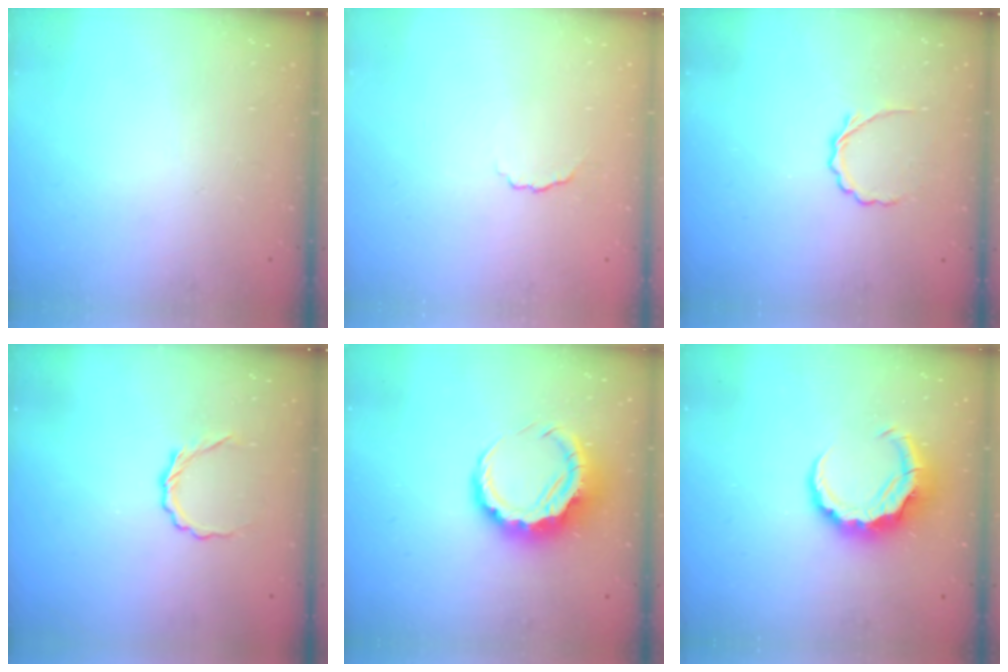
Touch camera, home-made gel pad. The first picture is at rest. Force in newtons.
{"total": 3.4, "press": 3.3, "slide": 0.8}
{"total": 4.2, "press": 4.0, "slide": 1.1}
{"total": 4.3, "press": 4.1, "slide": 1.1}
{"total": 10.3, "press": 10.1, "slide": 1.9}
{"total": 8.1, "press": 8.0, "slide": 1.3}